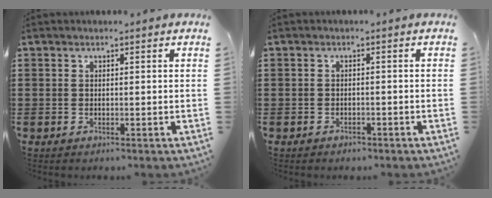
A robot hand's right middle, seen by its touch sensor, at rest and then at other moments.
{"total": 1.1, "force": [-1.0, 0.5, -0.1], "torque": [-0.003, 0.002, -0.023]}